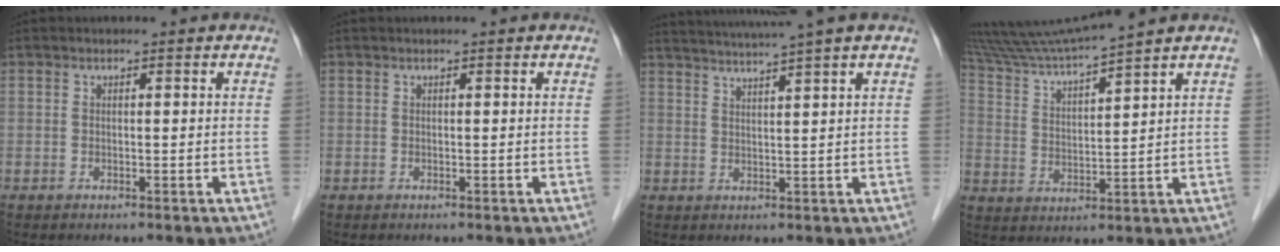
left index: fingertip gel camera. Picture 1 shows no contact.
{"total": 0.0}
{"total": 8.5, "force": [7.2, -1.8, 4.2], "torque": [-0.072, 0.014, 0.104]}
{"total": 9.1, "force": [8.4, -2.3, 2.7], "torque": [-0.061, 0.005, 0.169]}